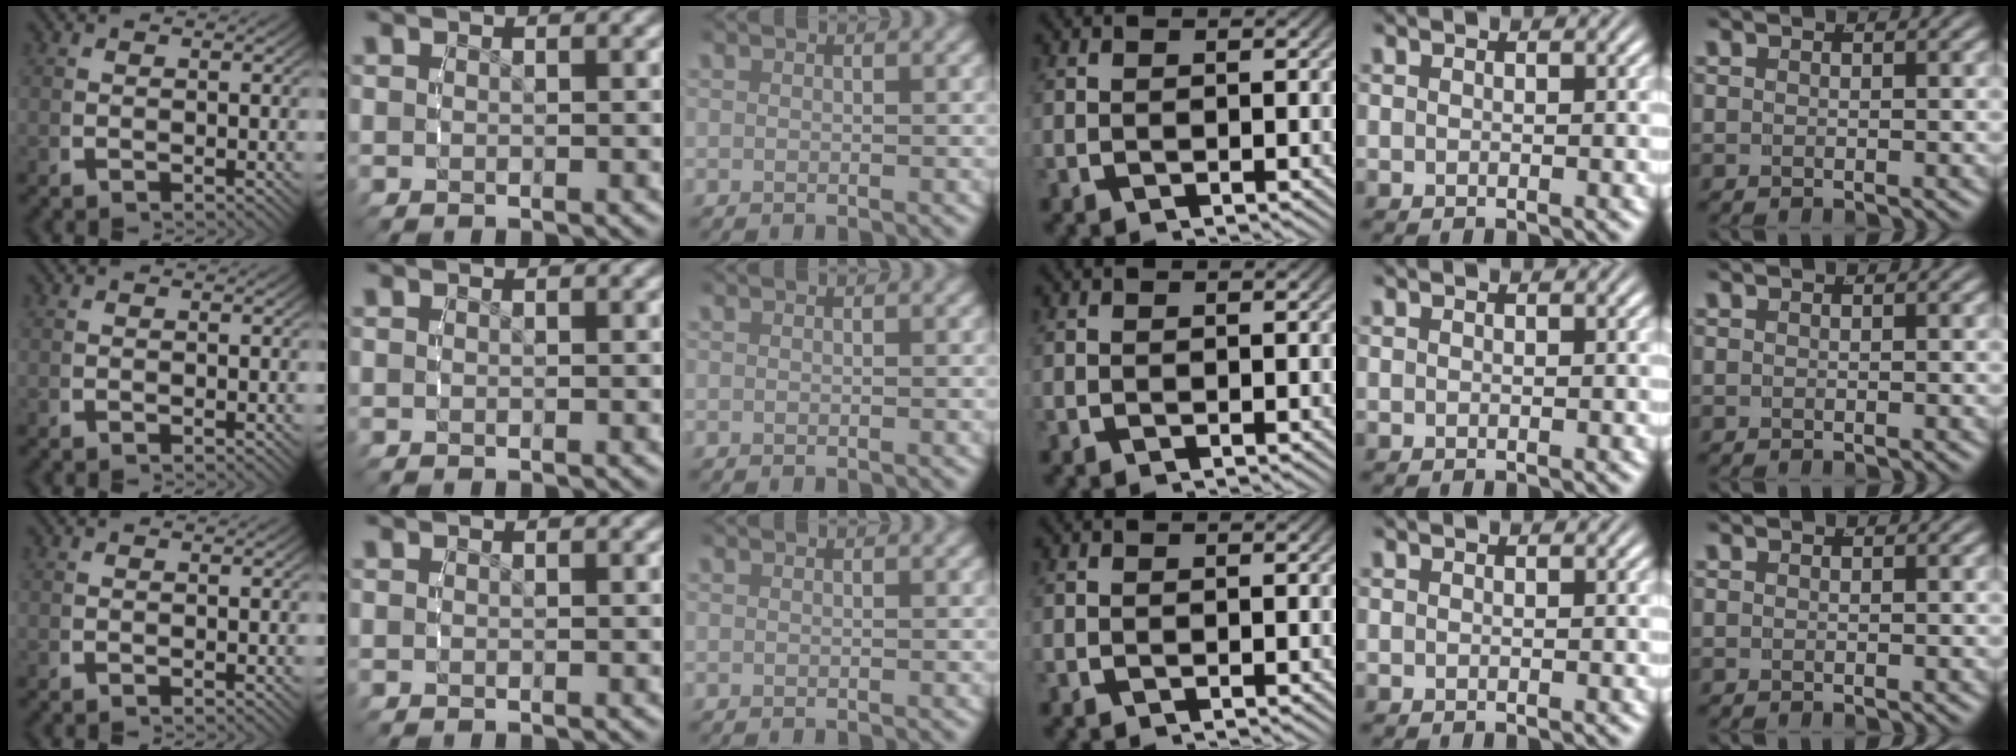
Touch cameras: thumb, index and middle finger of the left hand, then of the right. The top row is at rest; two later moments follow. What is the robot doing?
{"motion": "reach", "object": "velcro strap"}